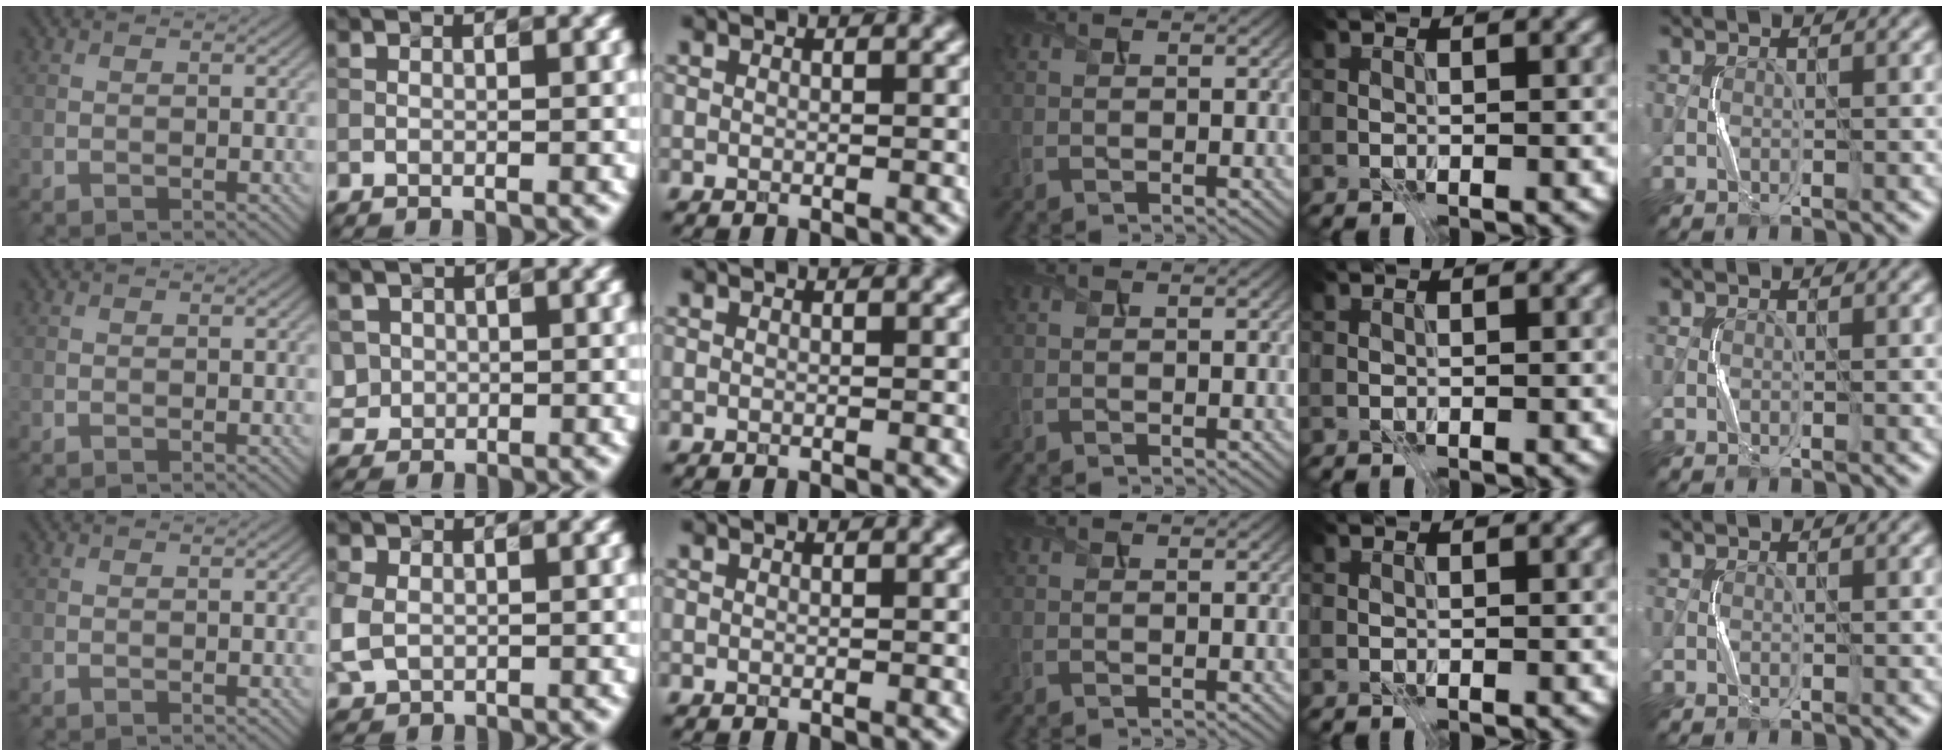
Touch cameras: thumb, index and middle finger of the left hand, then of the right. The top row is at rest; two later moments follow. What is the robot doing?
{"motion": "press", "object": "toy piano key"}